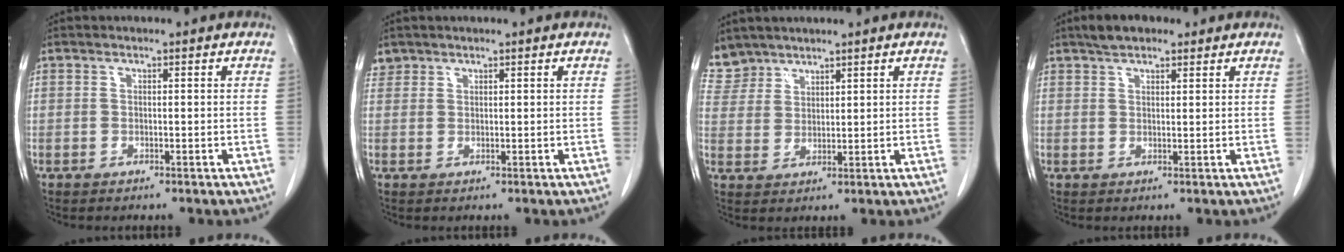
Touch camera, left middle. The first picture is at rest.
{"total": 1.6, "force": [1.3, 0.9, -0.2], "torque": [0.010, 0.009, 0.022]}
{"total": 5.5, "force": [4.9, 2.6, -0.4], "torque": [0.010, 0.004, 0.105]}
{"total": 4.3, "force": [3.2, 1.8, 2.3], "torque": [-0.048, 0.017, 0.055]}